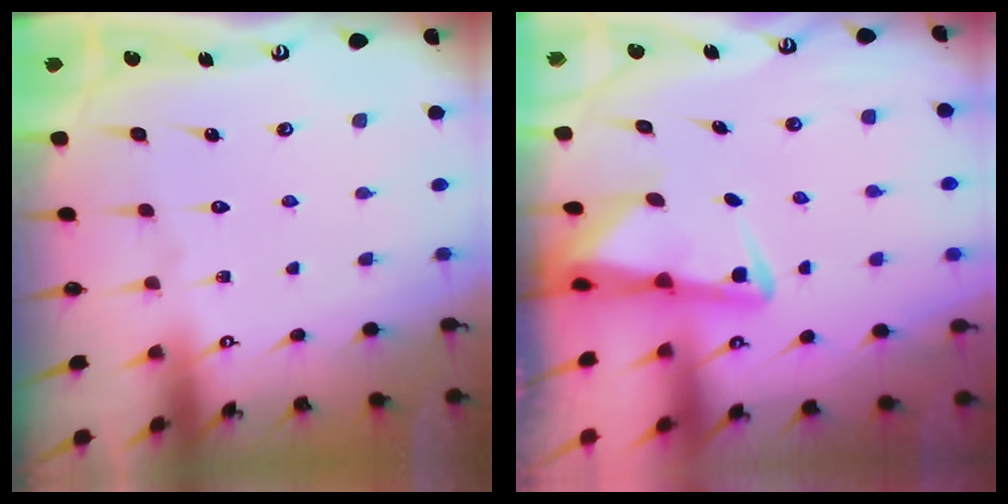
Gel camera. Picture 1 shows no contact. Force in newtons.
{"total": 2.8, "press": 2.7, "slide": 0.6}